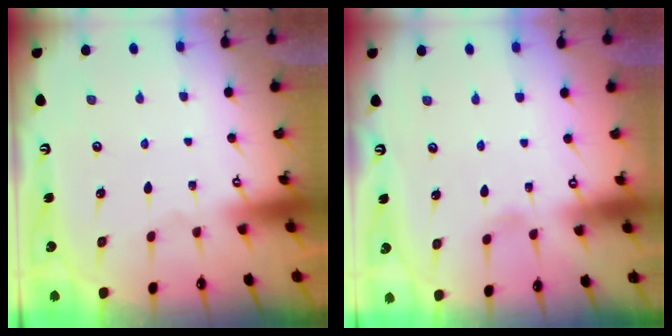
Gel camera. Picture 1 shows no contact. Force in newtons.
{"total": 2.6, "press": 2.6, "slide": 0.3}